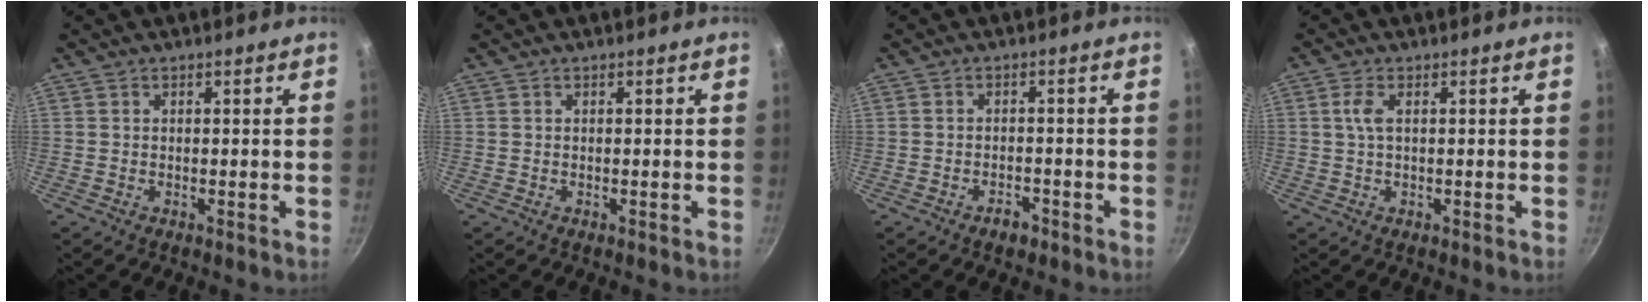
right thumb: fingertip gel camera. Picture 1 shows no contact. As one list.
[{"total": 0.0}, {"total": 2.5, "force": [-1.8, 1.4, 1.2], "torque": [-0.011, 0.020, -0.022]}, {"total": 2.6, "force": [0.6, 1.1, 2.3], "torque": [-0.052, 0.004, 0.011]}]